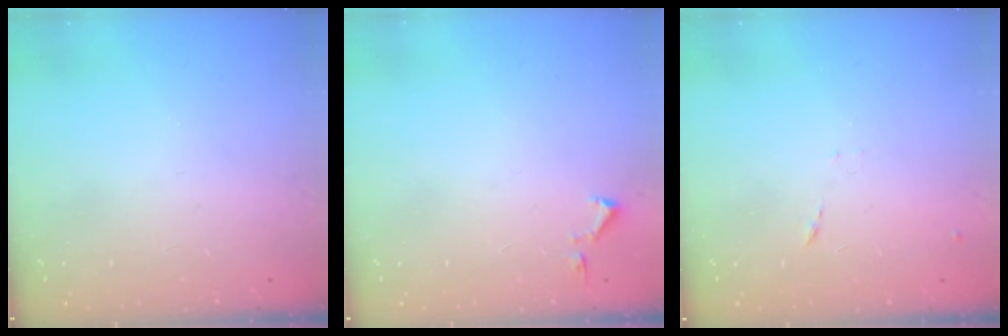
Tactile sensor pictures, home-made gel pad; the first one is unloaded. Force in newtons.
{"total": 3.5, "press": 3.4, "slide": 0.6}
{"total": 7.5, "press": 7.4, "slide": 0.6}